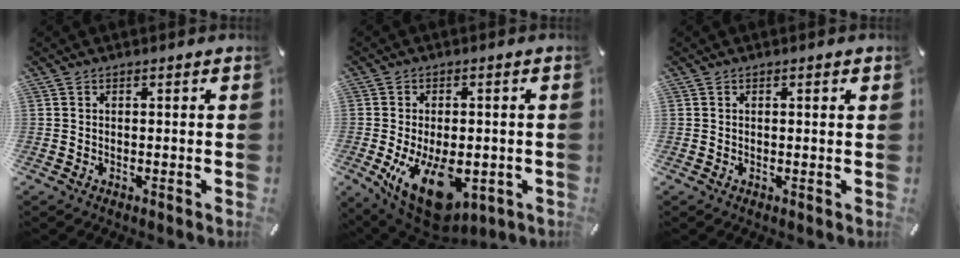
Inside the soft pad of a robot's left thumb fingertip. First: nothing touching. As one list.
[{"total": 16.5, "force": [-4.6, 9.0, 13.1], "torque": [-0.211, 0.002, -0.061]}, {"total": 0.9, "force": [0.3, 0.1, 0.9], "torque": [-0.009, -0.003, 0.003]}]